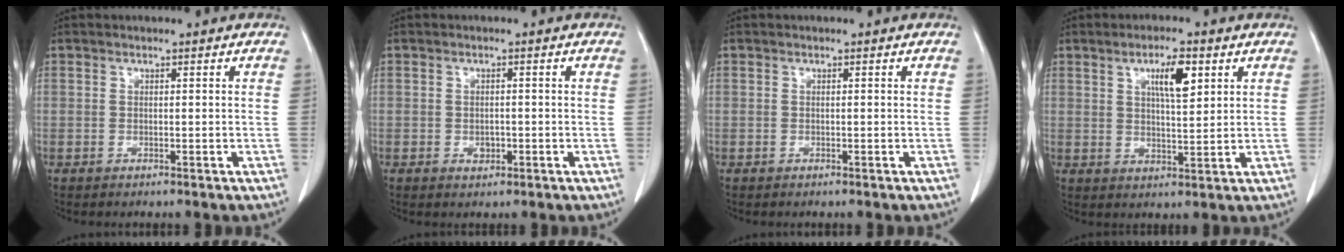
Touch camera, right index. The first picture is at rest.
{"total": 1.7, "force": [-0.5, 1.1, 1.1], "torque": [-0.015, 0.002, -0.003]}
{"total": 0.0}
{"total": 6.1, "force": [2.7, 1.3, 5.3], "torque": [-0.092, 0.000, 0.045]}